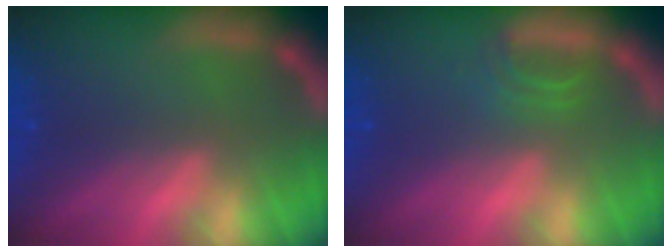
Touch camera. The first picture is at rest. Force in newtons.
{"total": 1.9}